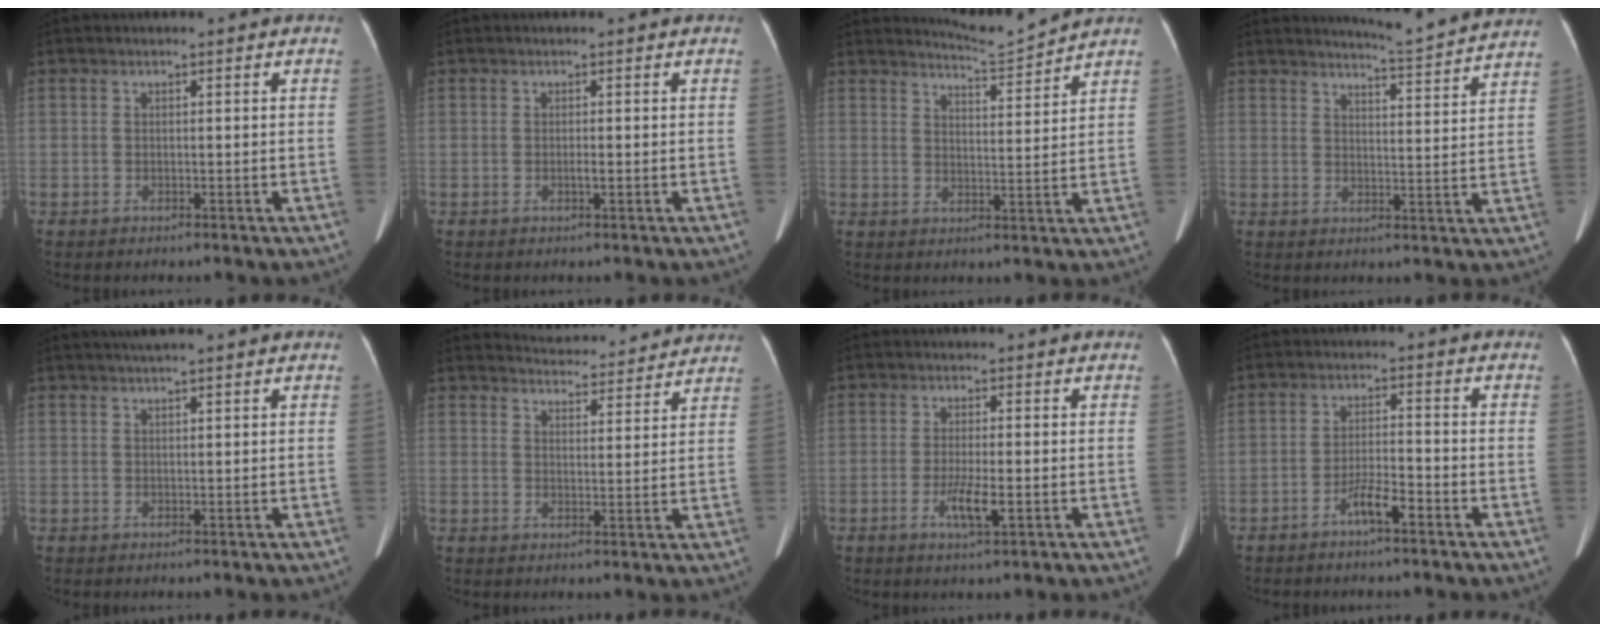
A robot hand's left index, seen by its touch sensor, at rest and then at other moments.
{"total": 0.7, "force": [-0.2, -0.1, 0.7], "torque": [-0.019, 0.001, -0.003]}
{"total": 5.1, "force": [4.8, -1.5, -0.7], "torque": [-0.003, -0.022, 0.082]}
{"total": 9.9, "force": [9.6, -1.4, 1.8], "torque": [-0.044, -0.027, 0.119]}
{"total": 4.6, "force": [3.8, 0.0, 2.7], "torque": [-0.038, 0.028, 0.056]}
{"total": 11.7, "force": [11.4, 1.8, 1.7], "torque": [-0.014, 0.010, 0.135]}
{"total": 3.9, "force": [-1.4, 0.4, 3.6], "torque": [-0.073, -0.009, -0.023]}
{"total": 4.4, "force": [-3.2, 0.5, 3.0], "torque": [-0.063, 0.001, -0.058]}